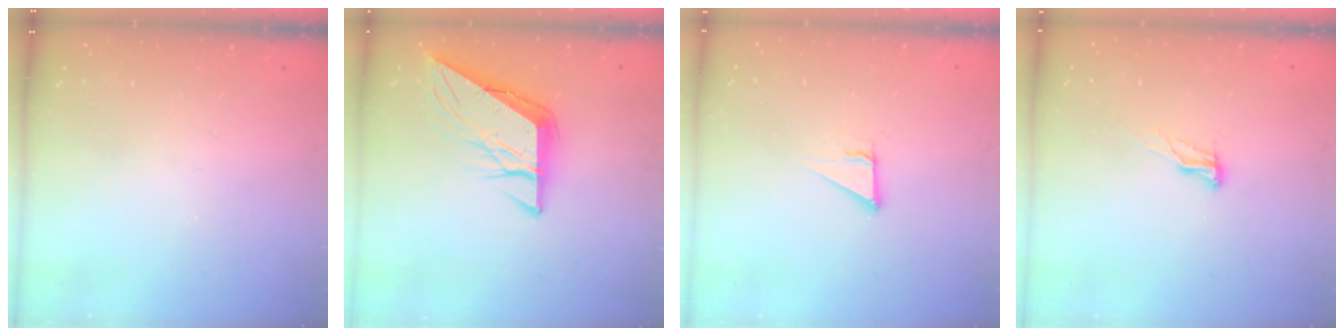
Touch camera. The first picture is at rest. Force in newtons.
{"total": 8.9, "press": 8.9, "slide": 0.9}
{"total": 2.8, "press": 2.8, "slide": 0.2}
{"total": 6.5, "press": 6.5, "slide": 0.7}